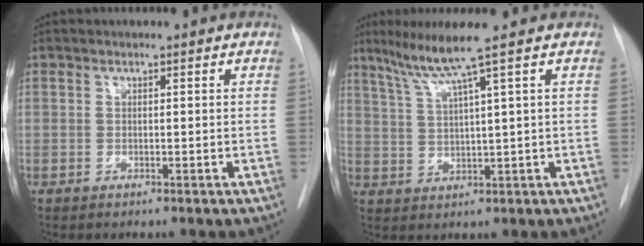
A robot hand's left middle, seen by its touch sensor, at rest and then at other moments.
{"total": 6.2, "force": [4.0, -1.9, 4.4], "torque": [-0.090, 0.002, 0.082]}